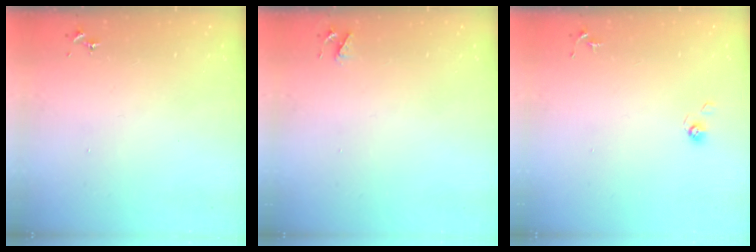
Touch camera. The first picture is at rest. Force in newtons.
{"total": 4.1, "press": 4.0, "slide": 0.7}
{"total": 3.8, "press": 3.3, "slide": 1.8}